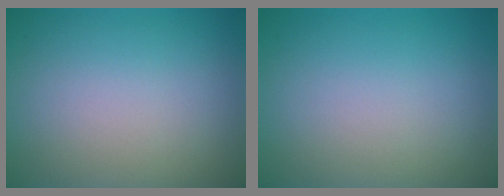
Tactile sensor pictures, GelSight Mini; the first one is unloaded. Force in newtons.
{"total": 0.0}